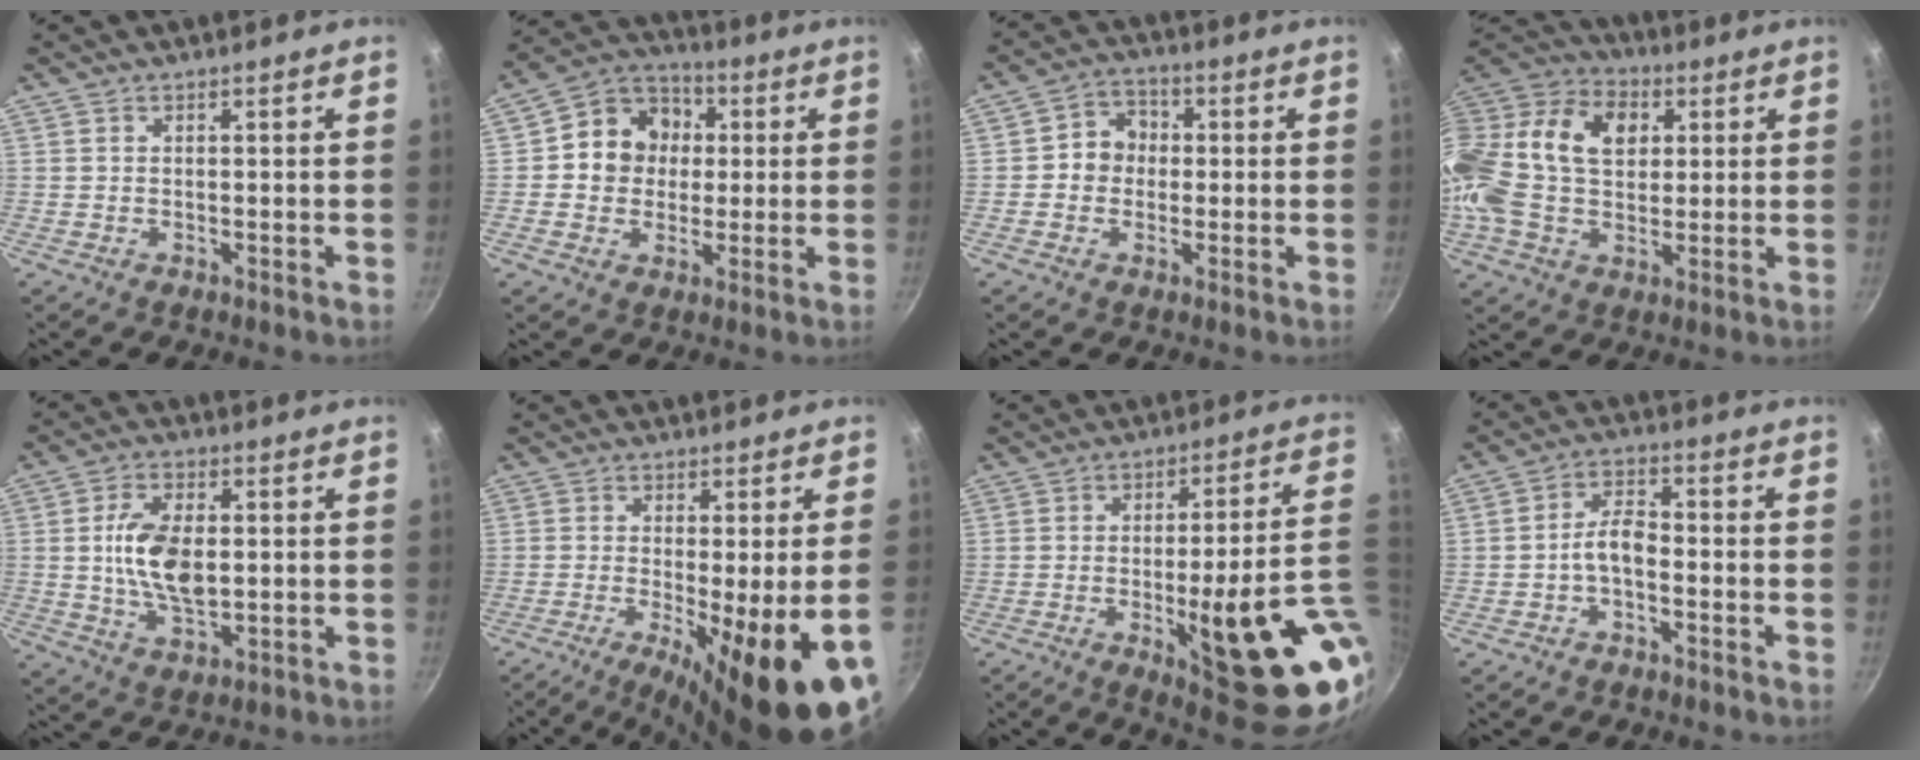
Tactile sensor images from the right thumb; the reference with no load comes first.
{"total": 11.4, "force": [1.2, 10.2, 5.0], "torque": [-0.046, 0.018, 0.001]}
{"total": 6.3, "force": [0.1, 5.6, 2.7], "torque": [-0.005, 0.014, -0.012]}
{"total": 23.6, "force": [3.8, 16.2, 16.7], "torque": [-0.326, 0.033, 0.051]}
{"total": 11.2, "force": [0.6, 6.2, 9.3], "torque": [-0.164, -0.001, 0.012]}
{"total": 17.5, "force": [-6.2, 2.7, 16.1], "torque": [-0.239, -0.021, -0.078]}
{"total": 23.2, "force": [-5.2, 5.5, 21.9], "torque": [-0.267, 0.003, -0.054]}
{"total": 4.8, "force": [-1.9, 2.3, 3.7], "torque": [-0.065, 0.032, -0.039]}